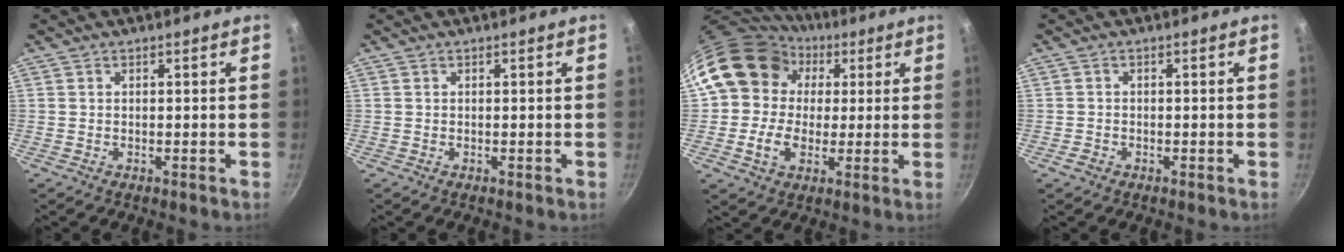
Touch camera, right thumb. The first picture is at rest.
{"total": 0.0}
{"total": 16.0, "force": [3.6, 13.5, 7.8], "torque": [-0.124, 0.016, 0.055]}
{"total": 1.6, "force": [-0.9, 1.1, 0.5], "torque": [-0.008, 0.008, -0.016]}